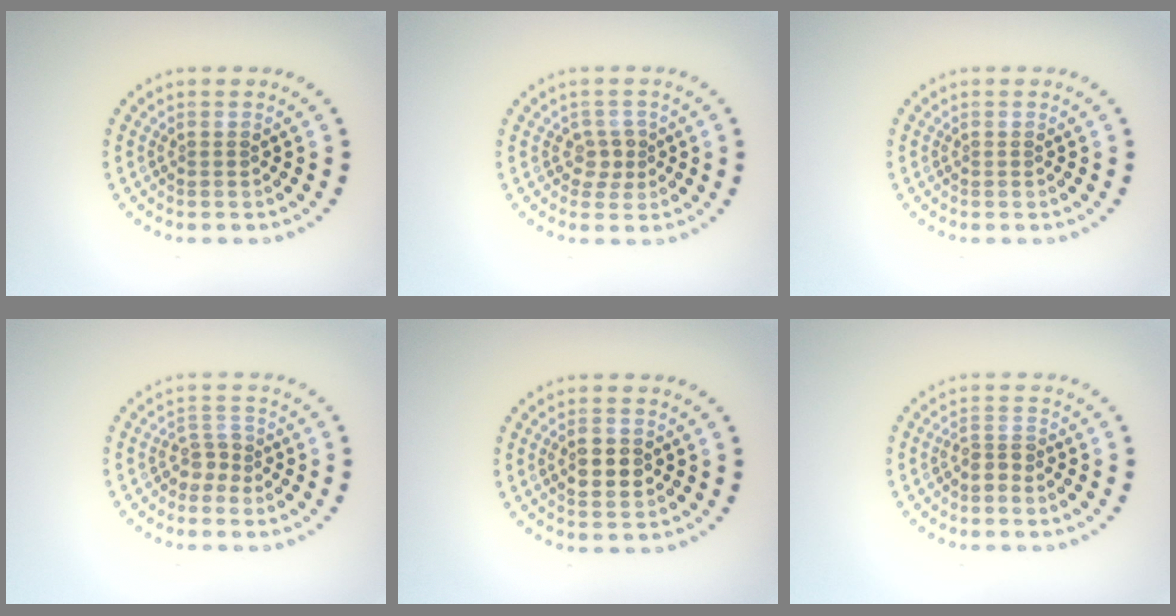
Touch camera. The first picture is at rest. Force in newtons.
{"total": 1.7, "press": 1.5, "slide": 0.9}
{"total": 0.0}
{"total": 1.9, "press": 1.4, "slide": 1.3}
{"total": 2.8, "press": 2.8, "slide": 0.1}
{"total": 1.9, "press": 1.3, "slide": 1.3}